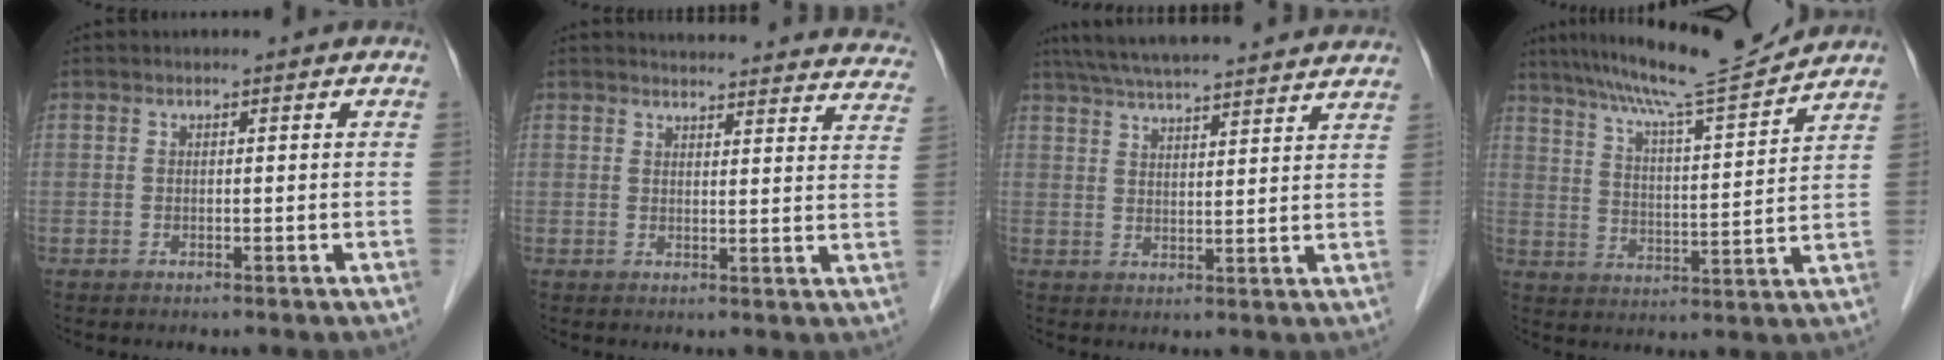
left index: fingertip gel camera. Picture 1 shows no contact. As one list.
[{"total": 21.8, "force": [21.1, 3.5, 4.3], "torque": [-0.046, -0.066, 0.223]}, {"total": 21.8, "force": [19.7, 1.6, 9.2], "torque": [-0.154, 0.029, 0.265]}, {"total": 13.9, "force": [12.6, -0.9, 5.8], "torque": [-0.103, -0.003, 0.196]}]